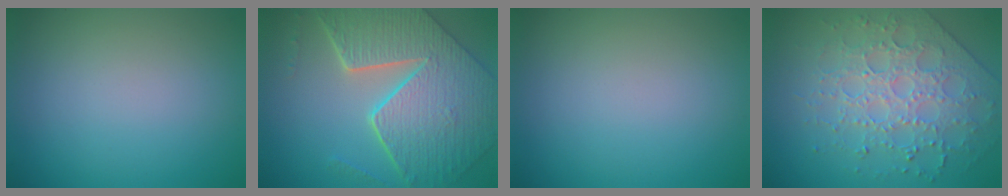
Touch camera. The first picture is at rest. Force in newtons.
{"total": 9.6, "press": 7.0, "slide": 6.4}
{"total": 0.0}
{"total": 4.5, "press": 4.3, "slide": 1.0}